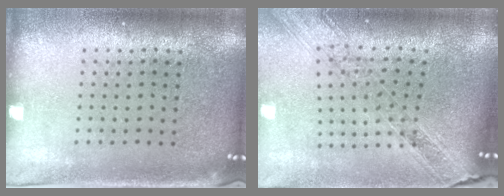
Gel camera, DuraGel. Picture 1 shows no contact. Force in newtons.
{"total": 1.6, "press": 1.5, "slide": 0.6}